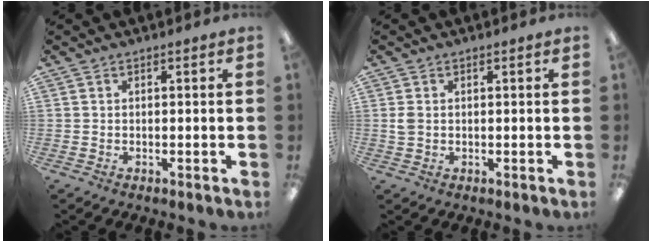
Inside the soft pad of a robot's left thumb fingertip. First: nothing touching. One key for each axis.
{"total": 1.8, "fx": 0.4, "fy": 1.2, "fz": 1.3, "tx": -0.027, "ty": 0.005, "tz": 0.005}